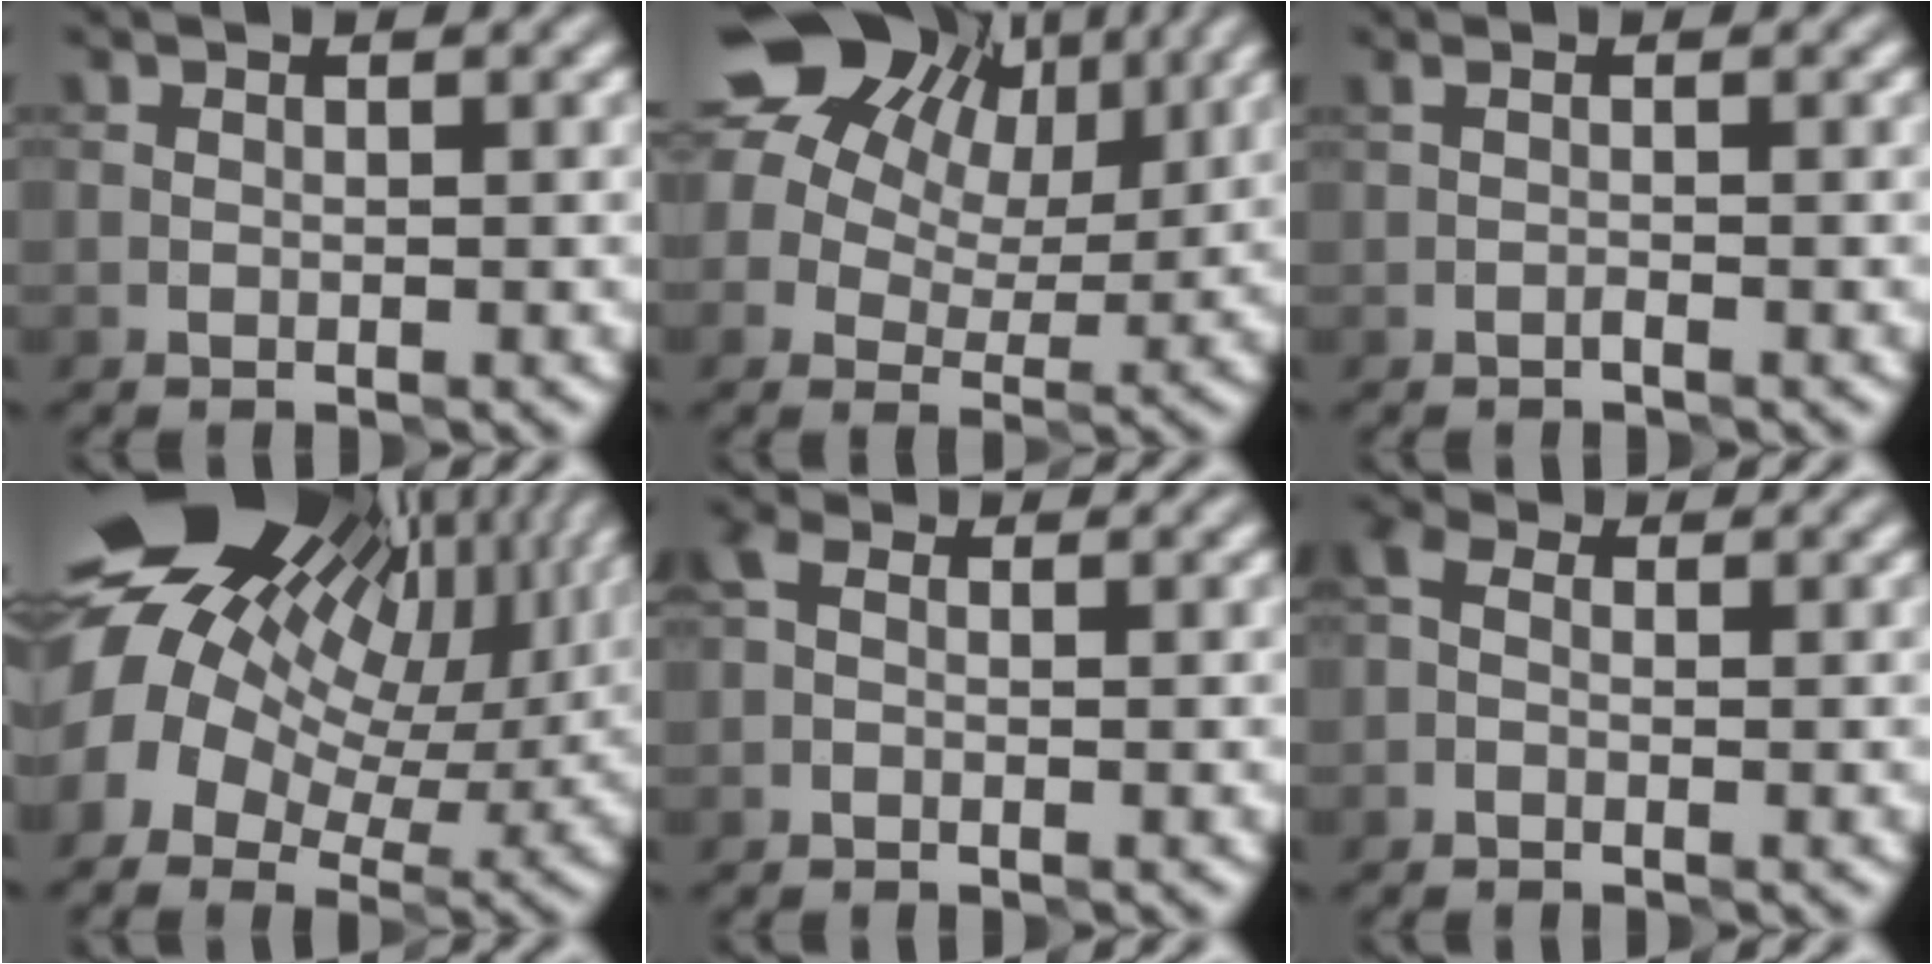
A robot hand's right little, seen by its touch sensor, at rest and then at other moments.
{"total": 16.0, "force": [8.0, 10.8, 8.7], "torque": [-0.184, 0.050, 0.132]}
{"total": 0.6, "force": [-0.1, -0.3, 0.5], "torque": [-0.018, 0.001, -0.002]}
{"total": 18.5, "force": [5.6, 12.1, 12.8], "torque": [-0.232, 0.011, 0.111]}
{"total": 1.1, "force": [0.1, 0.7, 0.9], "torque": [-0.021, 0.006, -0.005]}
{"total": 1.5, "force": [-0.1, 1.0, 1.2], "torque": [-0.029, 0.004, -0.014]}